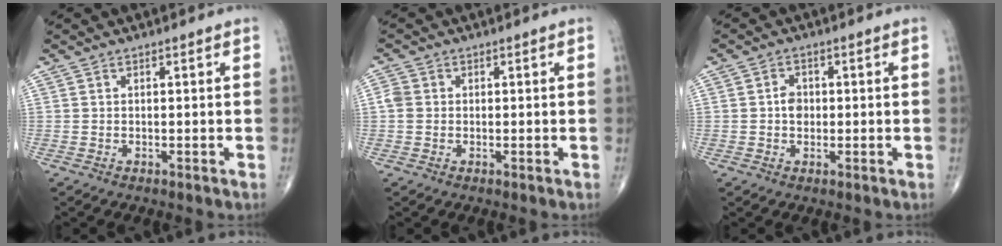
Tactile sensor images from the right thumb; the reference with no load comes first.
{"total": 2.4, "force": [0.0, 2.1, 1.2], "torque": [-0.023, 0.006, -0.002]}
{"total": 2.8, "force": [-0.1, 2.2, 1.7], "torque": [-0.016, 0.004, -0.005]}